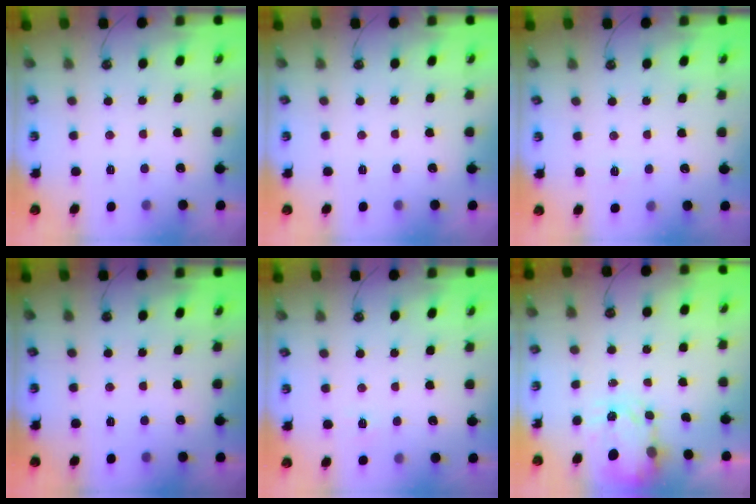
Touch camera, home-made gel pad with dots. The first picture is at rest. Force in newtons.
{"total": 0.0}
{"total": 3.3, "press": 3.3, "slide": 0.4}
{"total": 0.0}
{"total": 5.0, "press": 5.0, "slide": 0.5}
{"total": 3.5, "press": 3.4, "slide": 0.6}